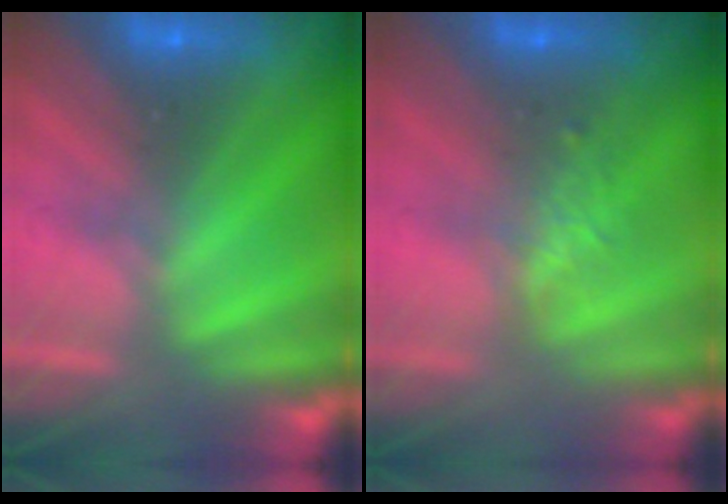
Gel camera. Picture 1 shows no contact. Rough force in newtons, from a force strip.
{"total": 2.4}